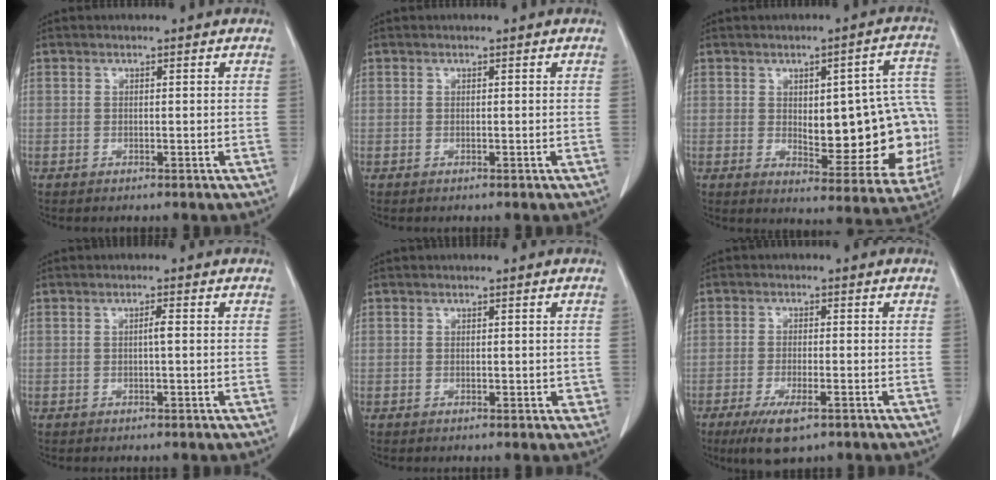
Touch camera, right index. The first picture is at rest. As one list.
[{"total": 0.0}, {"total": 18.3, "force": [-1.0, 6.7, 17.0], "torque": [-0.163, 0.024, 0.009]}, {"total": 1.1, "force": [0.0, 0.0, 1.1], "torque": [-0.020, 0.001, -0.001]}, {"total": 1.3, "force": [-0.1, 0.8, 1.0], "torque": [-0.009, 0.001, 0.002]}, {"total": 6.2, "force": [-3.7, 1.4, 4.8], "torque": [-0.091, -0.015, -0.057]}]